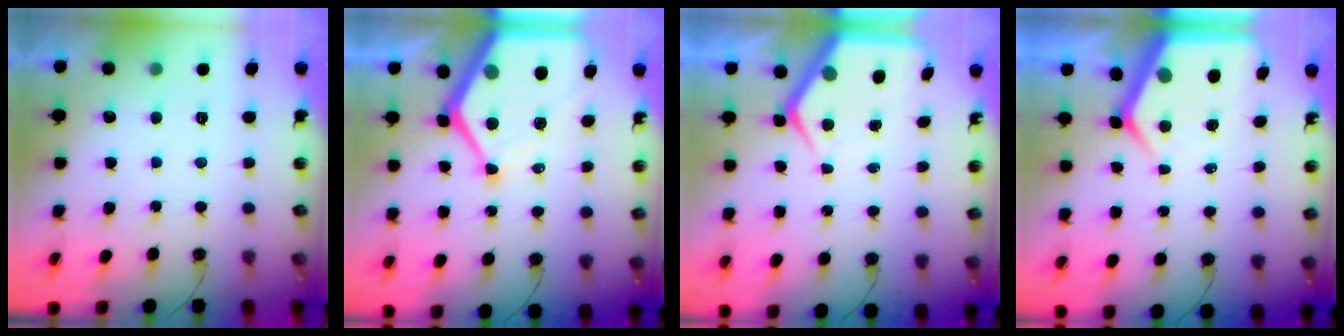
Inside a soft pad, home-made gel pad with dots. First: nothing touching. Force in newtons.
{"total": 19.4, "press": 19.3, "slide": 2.0}
{"total": 7.3, "press": 7.2, "slide": 0.7}
{"total": 7.6, "press": 7.6, "slide": 0.8}